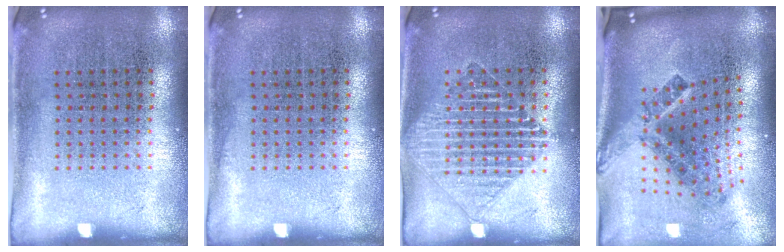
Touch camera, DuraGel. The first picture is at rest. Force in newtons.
{"total": 0.0}
{"total": 1.5, "press": 1.5, "slide": 0.3}
{"total": 3.0, "press": 1.7, "slide": 2.4}